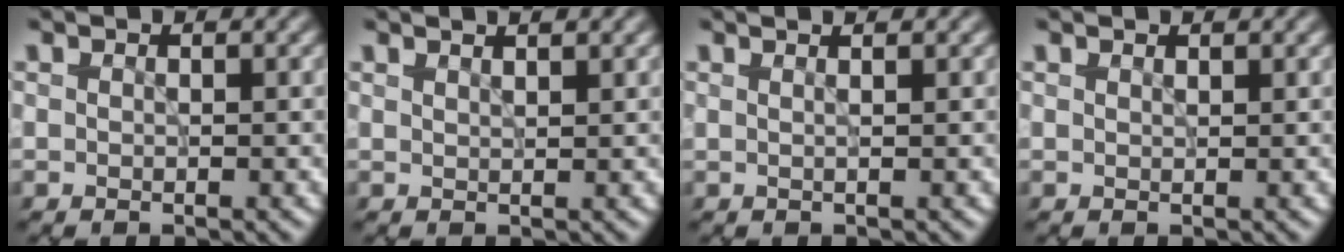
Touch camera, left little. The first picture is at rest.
{"total": 2.2, "force": [1.6, 0.7, 1.3], "torque": [0.002, 0.006, 0.005]}
{"total": 2.6, "force": [1.3, 1.1, 1.9], "torque": [-0.009, 0.005, -0.014]}
{"total": 0.6, "force": [0.5, 0.0, 0.1], "torque": [0.001, 0.000, 0.011]}